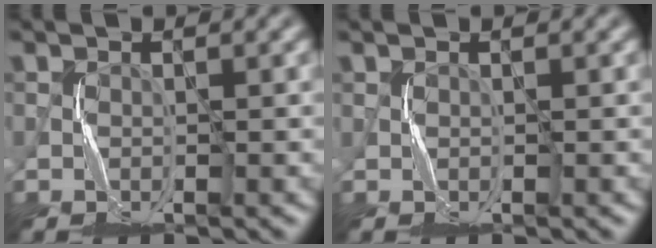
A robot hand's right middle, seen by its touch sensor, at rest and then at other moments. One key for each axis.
{"total": 0.0}